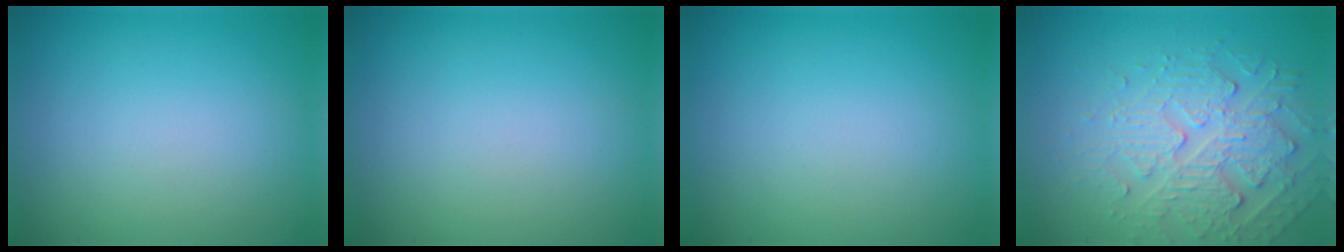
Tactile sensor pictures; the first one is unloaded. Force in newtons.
{"total": 0.0}
{"total": 0.0}
{"total": 4.4, "press": 3.9, "slide": 2.1}